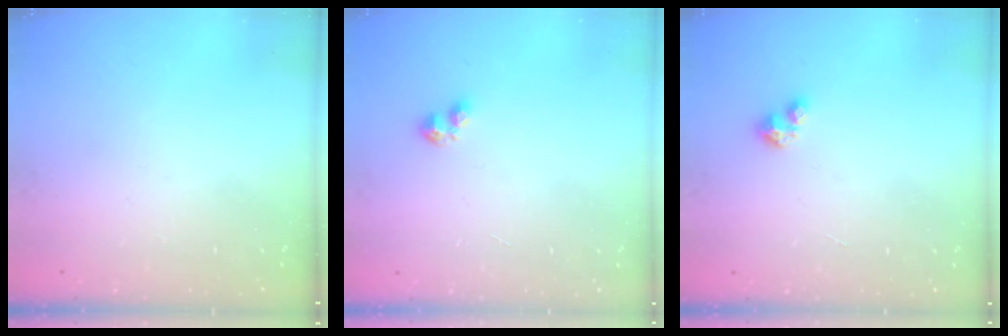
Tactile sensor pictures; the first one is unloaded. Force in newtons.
{"total": 2.8, "press": 2.8, "slide": 0.5}
{"total": 3.3, "press": 3.3, "slide": 0.2}